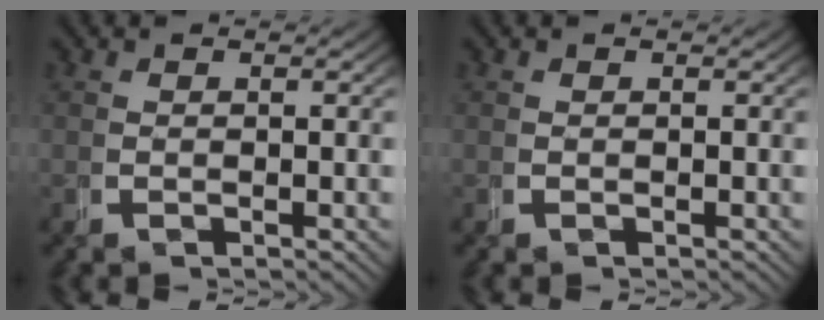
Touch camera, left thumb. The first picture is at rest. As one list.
[{"total": 0.0}]